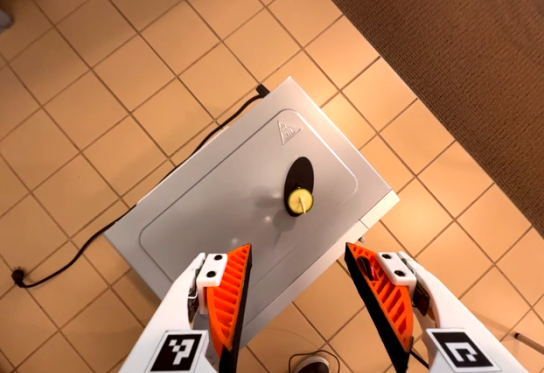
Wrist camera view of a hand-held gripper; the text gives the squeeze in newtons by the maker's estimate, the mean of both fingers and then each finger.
{"total": 0.0}